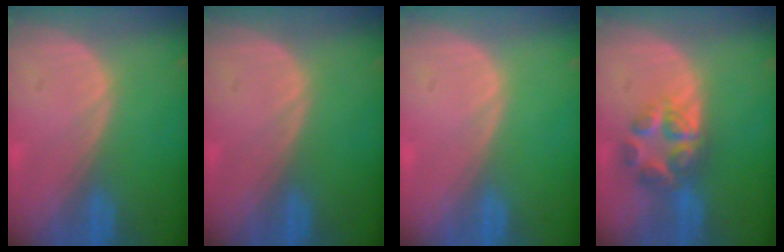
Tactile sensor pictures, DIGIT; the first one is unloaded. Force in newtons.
{"total": 0.0}
{"total": 0.0}
{"total": 6.8, "press": 5.8, "slide": 3.4}